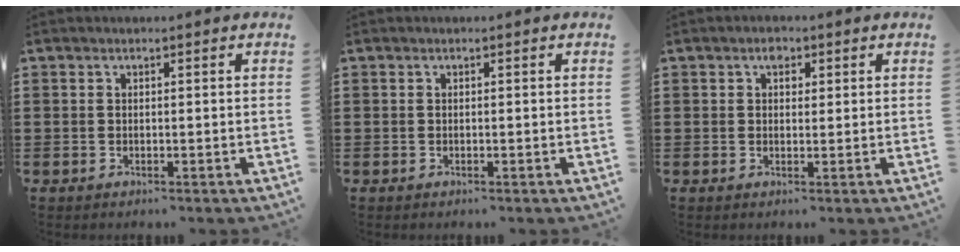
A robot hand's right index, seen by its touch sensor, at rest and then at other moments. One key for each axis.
{"total": 0.0}
{"total": 2.0, "fx": 0.9, "fy": 1.3, "fz": 1.3, "tx": -0.020, "ty": 0.003, "tz": 0.015}